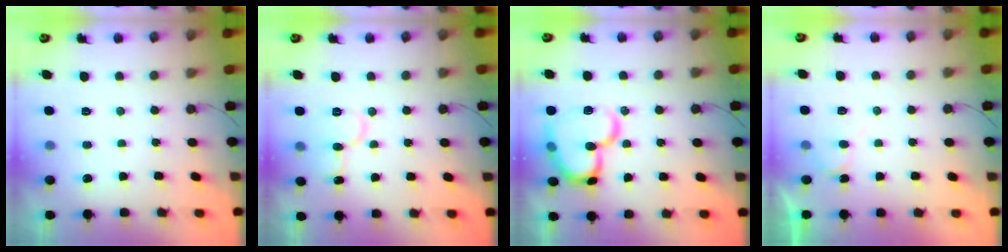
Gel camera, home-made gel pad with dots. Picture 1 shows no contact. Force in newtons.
{"total": 9.4, "press": 9.3, "slide": 1.3}
{"total": 18.3, "press": 18.2, "slide": 2.0}
{"total": 4.2, "press": 4.2, "slide": 0.4}